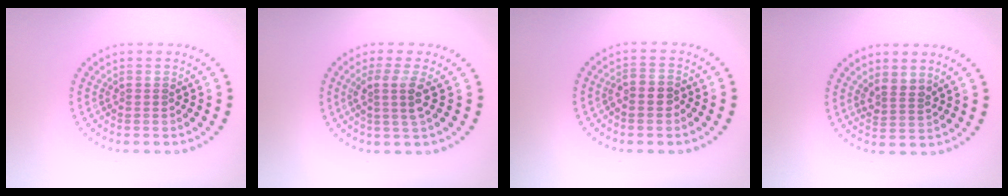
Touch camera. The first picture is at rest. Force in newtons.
{"total": 2.6, "press": 2.0, "slide": 1.7}
{"total": 1.5, "press": 1.3, "slide": 0.8}
{"total": 1.8, "press": 1.3, "slide": 1.2}